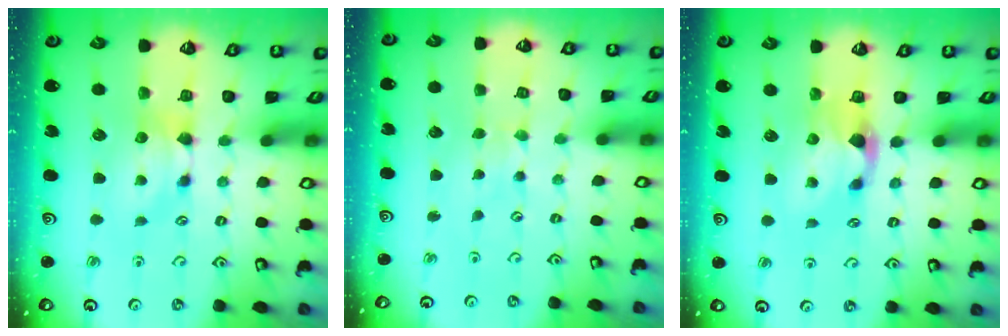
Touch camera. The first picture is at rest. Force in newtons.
{"total": 2.1, "press": 2.1, "slide": 0.1}
{"total": 2.0, "press": 1.6, "slide": 1.2}